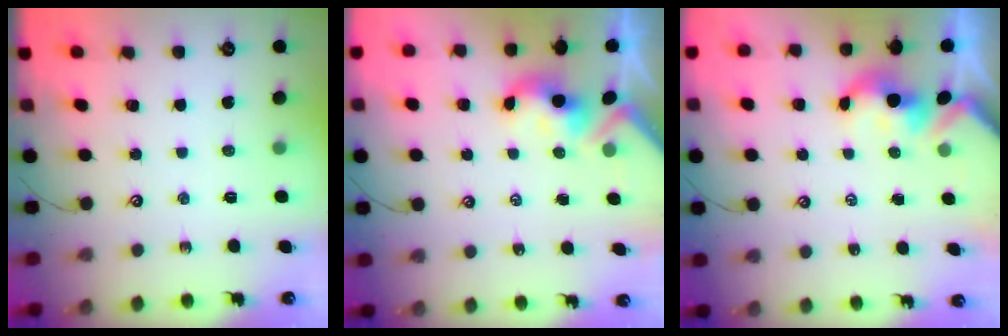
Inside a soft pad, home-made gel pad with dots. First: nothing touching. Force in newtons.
{"total": 3.1, "press": 3.0, "slide": 0.4}
{"total": 1.6, "press": 1.6, "slide": 0.3}